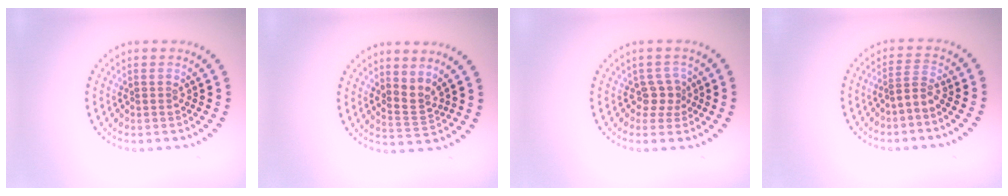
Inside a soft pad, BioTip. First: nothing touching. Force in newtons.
{"total": 2.2, "press": 1.6, "slide": 1.5}
{"total": 1.8, "press": 1.4, "slide": 1.2}
{"total": 1.5, "press": 1.1, "slide": 1.1}